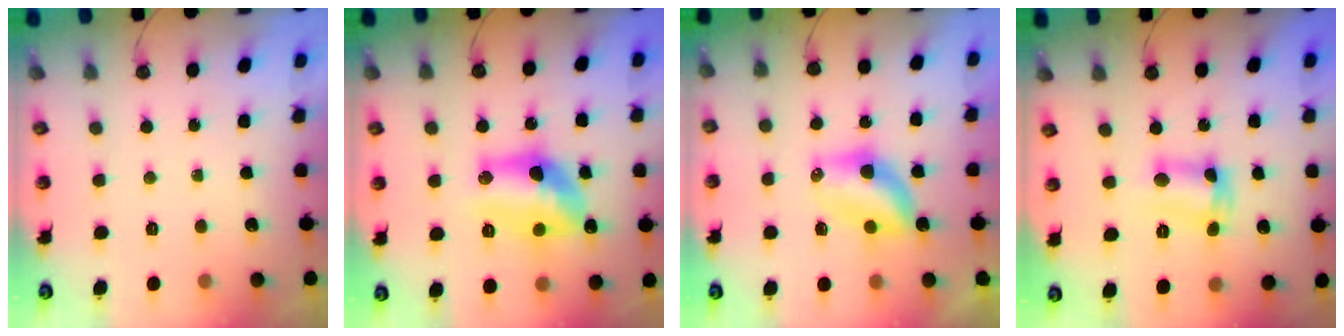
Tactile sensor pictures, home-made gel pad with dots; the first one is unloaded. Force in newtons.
{"total": 13.4, "press": 13.3, "slide": 1.5}
{"total": 6.6, "press": 6.6, "slide": 0.3}
{"total": 8.3, "press": 7.9, "slide": 2.4}